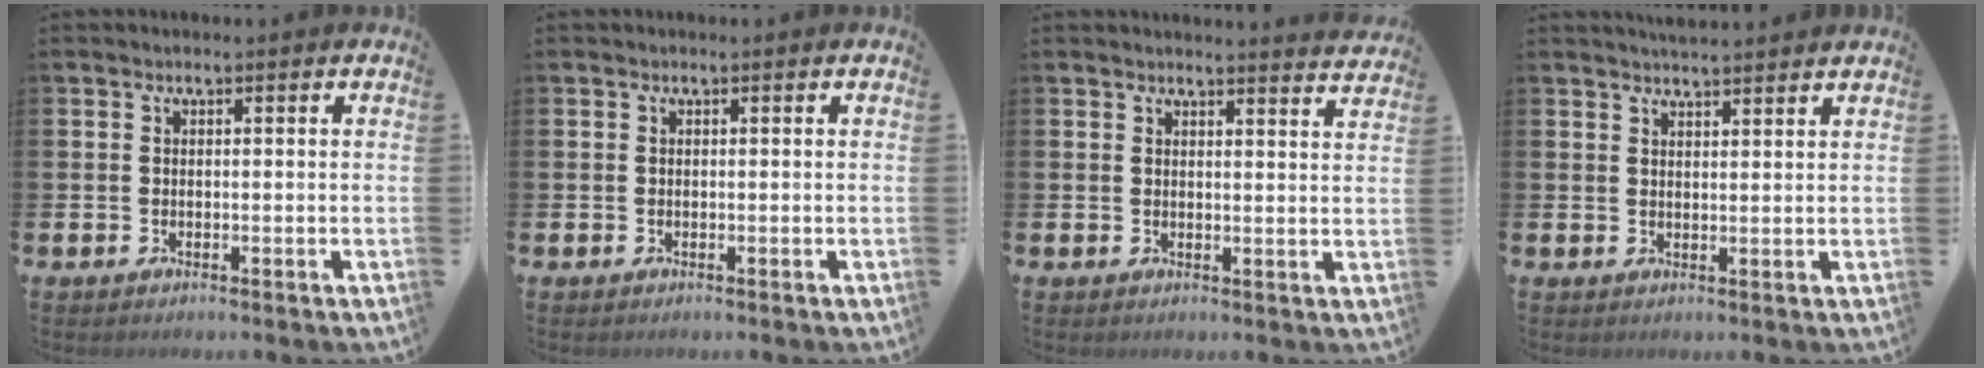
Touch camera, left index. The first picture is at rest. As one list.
[{"total": 0.0}, {"total": 2.8, "force": [2.8, -0.3, -0.2], "torque": [0.009, -0.021, 0.047]}, {"total": 3.0, "force": [3.0, 0.0, 0.1], "torque": [-0.004, -0.014, 0.054]}]